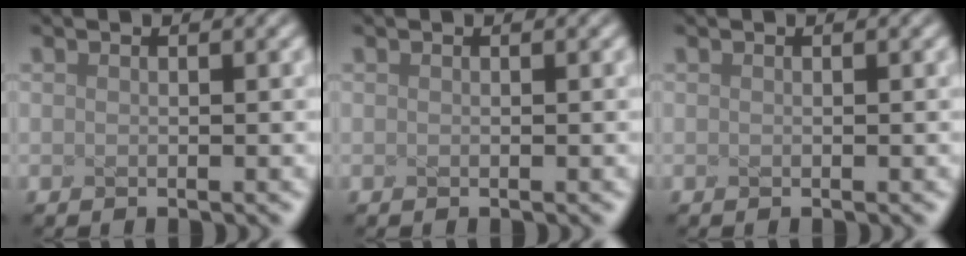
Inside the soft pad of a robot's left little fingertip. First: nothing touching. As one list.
[{"total": 0.0}, {"total": 0.0}]